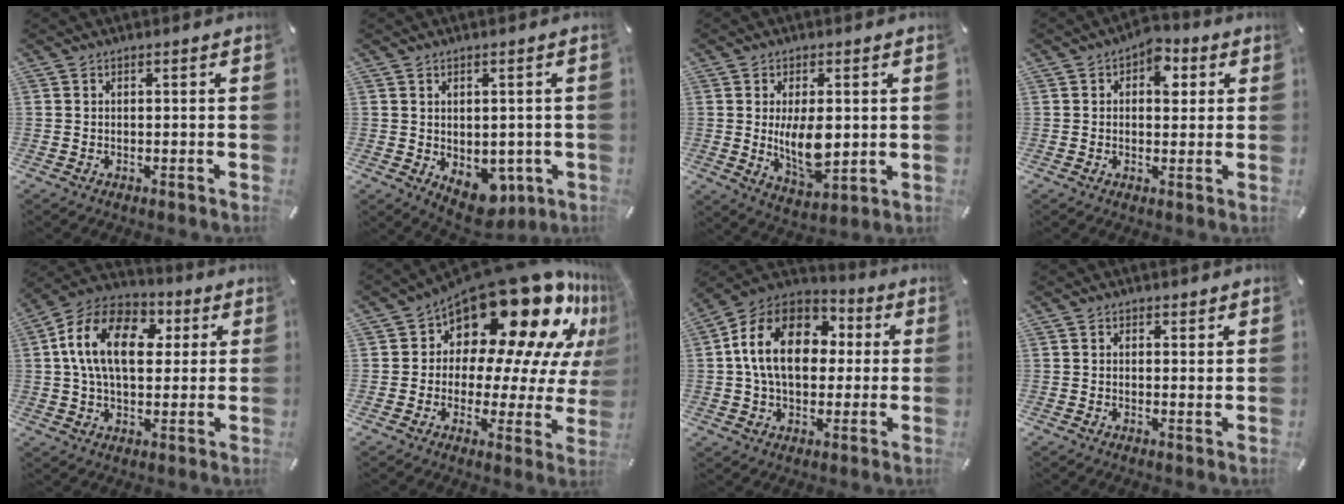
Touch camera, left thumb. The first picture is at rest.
{"total": 6.4, "force": [-2.0, 4.8, 3.7], "torque": [-0.022, 0.008, -0.030]}
{"total": 10.5, "force": [0.6, 5.7, 8.8], "torque": [-0.149, -0.021, 0.005]}
{"total": 6.0, "force": [1.5, 4.0, 4.3], "torque": [-0.033, -0.010, 0.013]}
{"total": 17.0, "force": [3.6, 11.3, 12.1], "torque": [-0.237, 0.010, 0.061]}
{"total": 23.2, "force": [16.3, 10.2, 13.0], "torque": [-0.188, -0.135, 0.278]}
{"total": 17.5, "force": [2.8, 12.8, 11.6], "torque": [-0.227, 0.007, 0.047]}
{"total": 1.5, "force": [1.1, 1.0, 0.3], "torque": [0.002, -0.002, 0.019]}